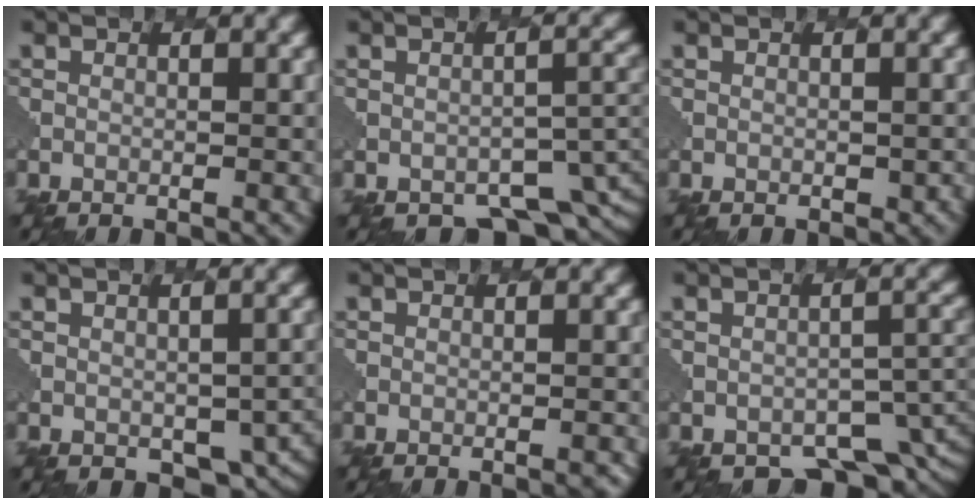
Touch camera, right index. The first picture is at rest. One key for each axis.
{"total": 3.9, "fx": -2.9, "fy": 1.9, "fz": 1.6, "tx": -0.011, "ty": -0.014, "tz": -0.039}
{"total": 1.2, "fx": -0.6, "fy": 0.8, "fz": 0.7, "tx": -0.011, "ty": 0.002, "tz": -0.006}
{"total": 4.7, "fx": -1.2, "fy": 3.5, "fz": 2.9, "tx": -0.043, "ty": -0.026, "tz": -0.004}
{"total": 1.8, "fx": -1.0, "fy": 0.7, "fz": 1.4, "tx": -0.003, "ty": 0.009, "tz": -0.005}
{"total": 4.4, "fx": -3.4, "fy": 2.2, "fz": 1.6, "tx": -0.007, "ty": -0.015, "tz": -0.047}